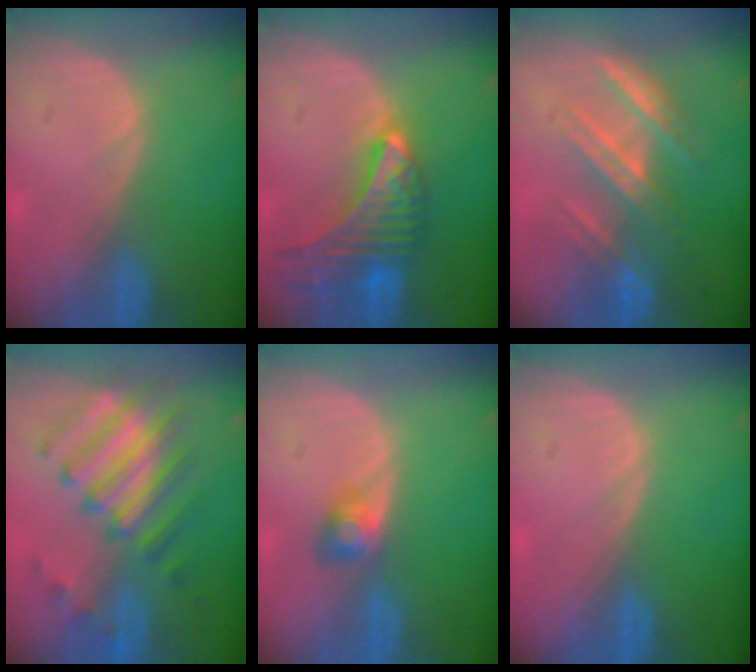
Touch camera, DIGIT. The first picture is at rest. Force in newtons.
{"total": 9.6, "press": 8.5, "slide": 4.4}
{"total": 7.1, "press": 6.7, "slide": 2.5}
{"total": 8.6, "press": 8.6, "slide": 0.3}
{"total": 2.7, "press": 2.7, "slide": 0.3}
{"total": 0.0}